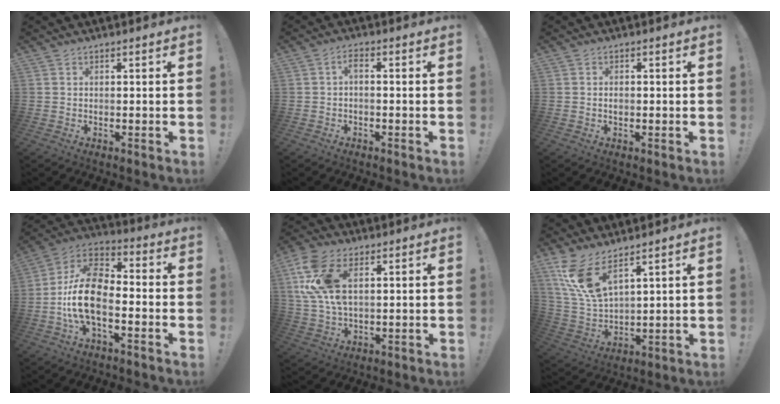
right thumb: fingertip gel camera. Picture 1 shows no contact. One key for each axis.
{"total": 2.4, "fx": -0.8, "fy": 0.7, "fz": 2.1, "tx": -0.044, "ty": 0.012, "tz": -0.015}
{"total": 1.1, "fx": -0.3, "fy": 0.9, "fz": 0.6, "tx": -0.009, "ty": 0.005, "tz": -0.006}
{"total": 15.9, "fx": -4.6, "fy": 8.9, "fz": 12.4, "tx": -0.248, "ty": 0.033, "tz": -0.073}
{"total": 14.6, "fx": 4.6, "fy": 8.7, "fz": 10.8, "tx": -0.223, "ty": -0.006, "tz": 0.088}
{"total": 12.5, "fx": 8.2, "fy": 4.7, "fz": 8.1, "tx": -0.175, "ty": -0.049, "tz": 0.156}